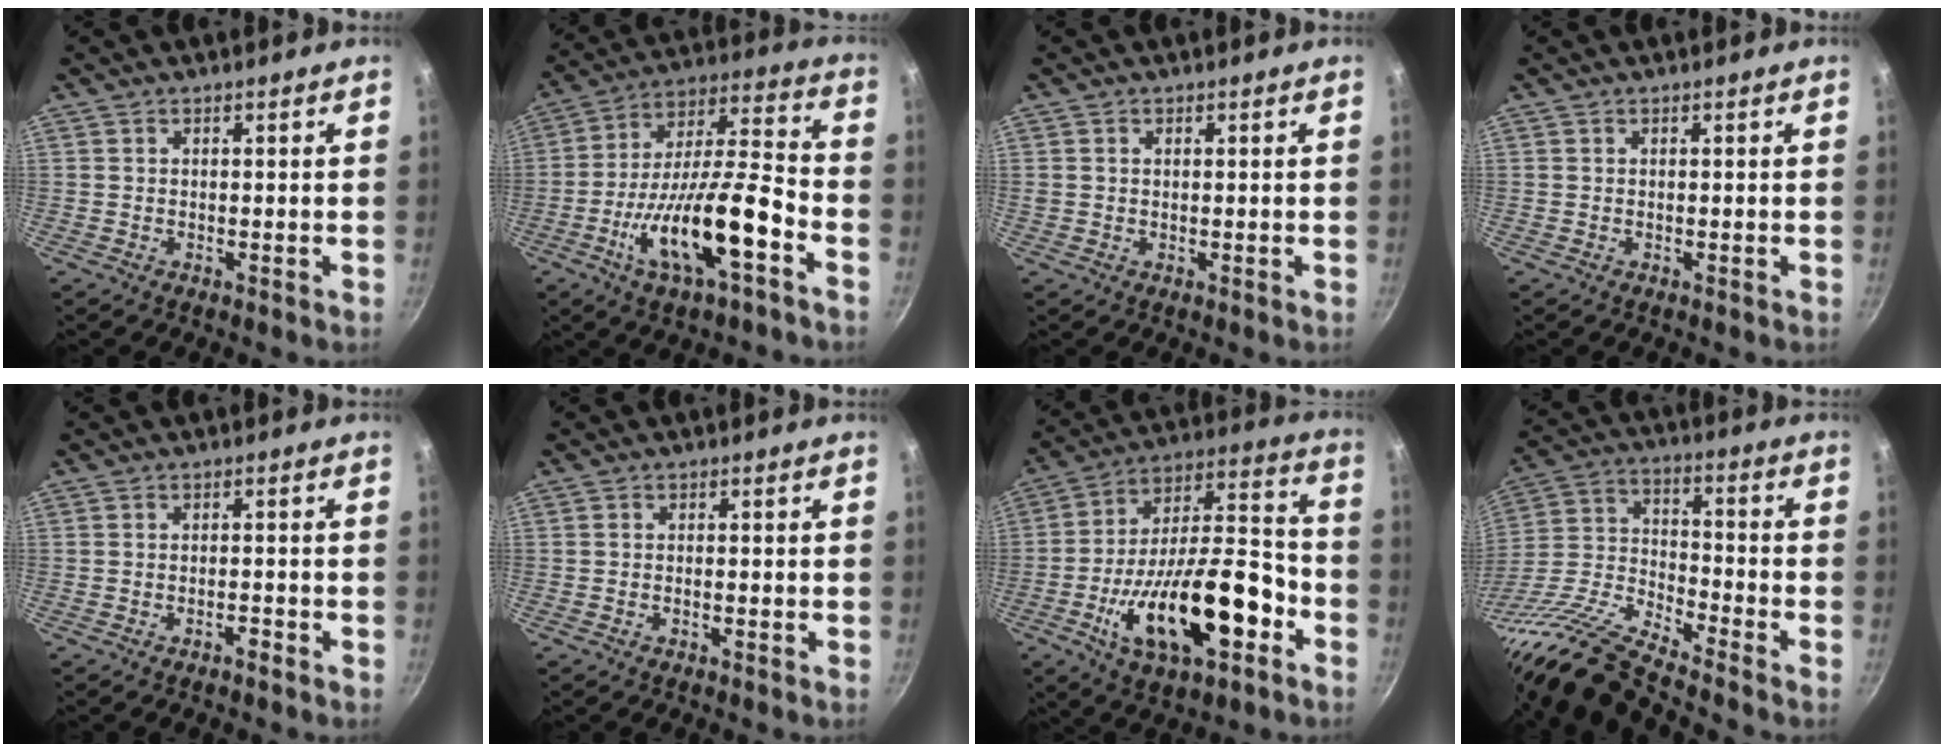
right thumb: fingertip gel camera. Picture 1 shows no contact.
{"total": 18.8, "force": [-7.6, 5.4, 16.3], "torque": [-0.279, 0.044, -0.138]}
{"total": 0.7, "force": [0.2, 0.5, 0.3], "torque": [-0.004, 0.003, 0.005]}
{"total": 0.0}
{"total": 1.5, "force": [-1.1, 0.4, 0.9], "torque": [-0.014, 0.012, -0.017]}
{"total": 0.8, "force": [-0.4, 0.2, 0.6], "torque": [-0.015, 0.005, -0.010]}
{"total": 24.9, "force": [-8.8, 11.0, 20.6], "torque": [-0.313, 0.053, -0.137]}
{"total": 17.1, "force": [-14.9, 2.8, 8.0], "torque": [-0.135, 0.070, -0.305]}